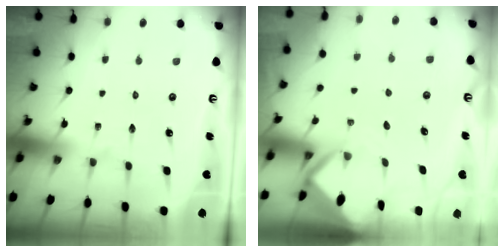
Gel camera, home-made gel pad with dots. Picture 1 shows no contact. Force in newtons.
{"total": 2.9, "press": 2.9, "slide": 0.1}